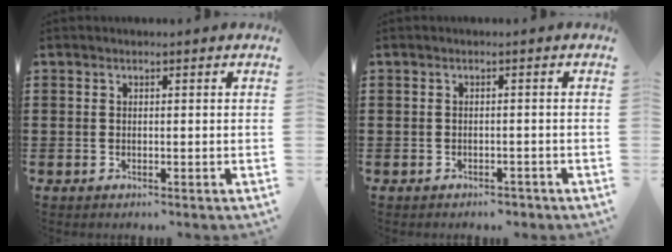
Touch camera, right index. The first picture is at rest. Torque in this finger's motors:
{"motor_torque": [0.16, 0.53, -0.37, -0.15]}